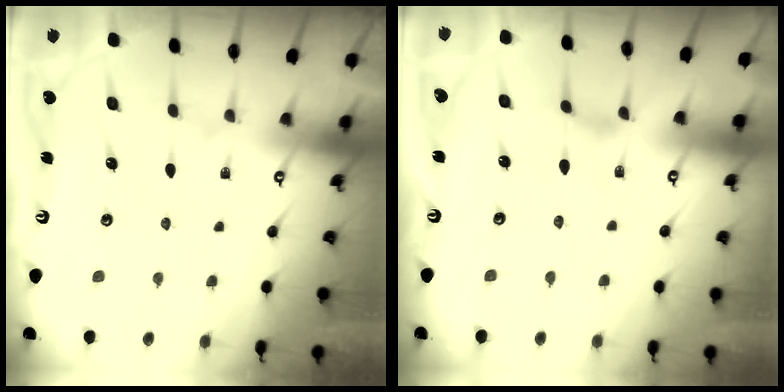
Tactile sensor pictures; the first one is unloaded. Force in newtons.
{"total": 0.0}